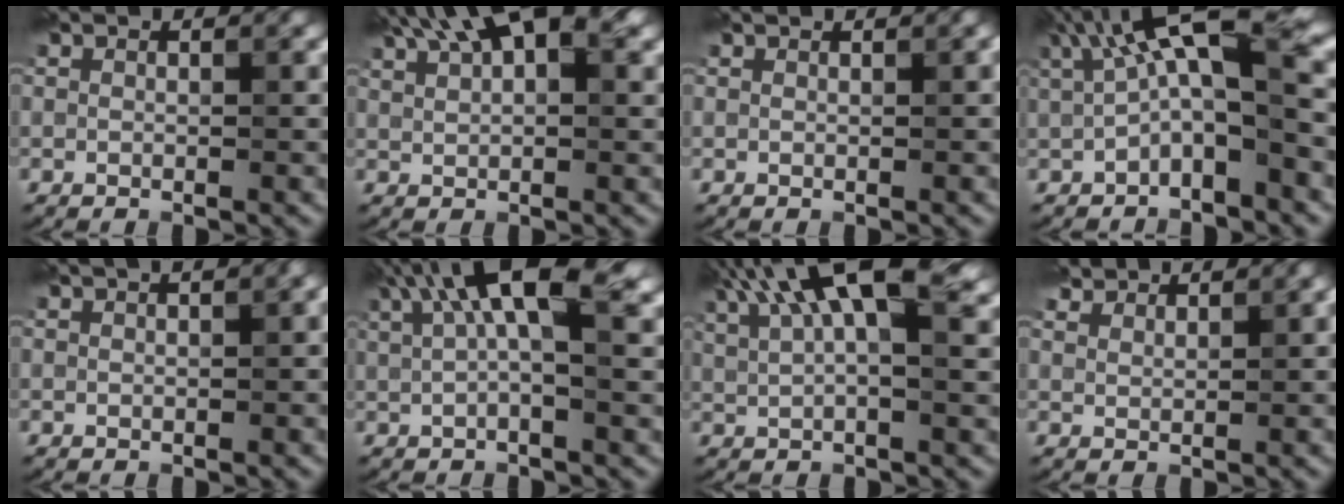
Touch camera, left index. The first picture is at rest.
{"total": 9.3, "force": [5.4, 3.6, 6.6], "torque": [-0.107, 0.030, 0.077]}
{"total": 0.7, "force": [0.6, 0.0, 0.2], "torque": [-0.003, 0.002, 0.008]}
{"total": 7.5, "force": [1.3, 2.3, 7.0], "torque": [-0.116, 0.015, 0.009]}
{"total": 2.0, "force": [1.1, 0.5, 1.6], "torque": [-0.016, 0.004, 0.013]}
{"total": 7.2, "force": [3.1, 1.9, 6.2], "torque": [-0.106, 0.013, 0.046]}
{"total": 10.3, "force": [5.0, 3.5, 8.3], "torque": [-0.151, 0.023, 0.080]}
{"total": 2.7, "force": [2.5, 0.5, 0.6], "torque": [-0.014, 0.007, 0.046]}